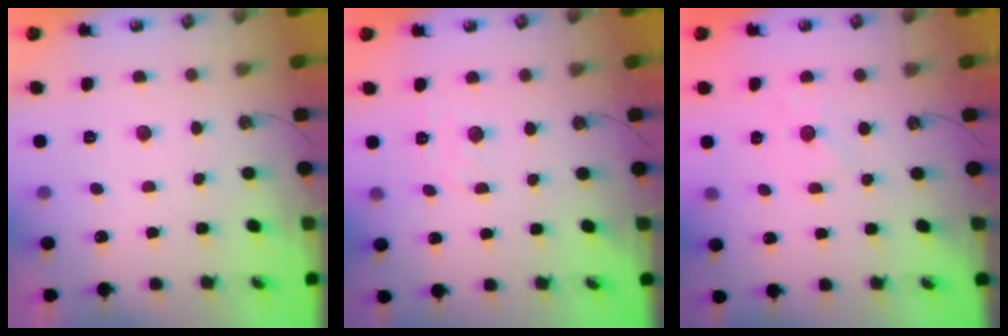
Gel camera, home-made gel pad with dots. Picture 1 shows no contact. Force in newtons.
{"total": 4.5, "press": 4.5, "slide": 0.6}
{"total": 3.1, "press": 3.1, "slide": 0.3}